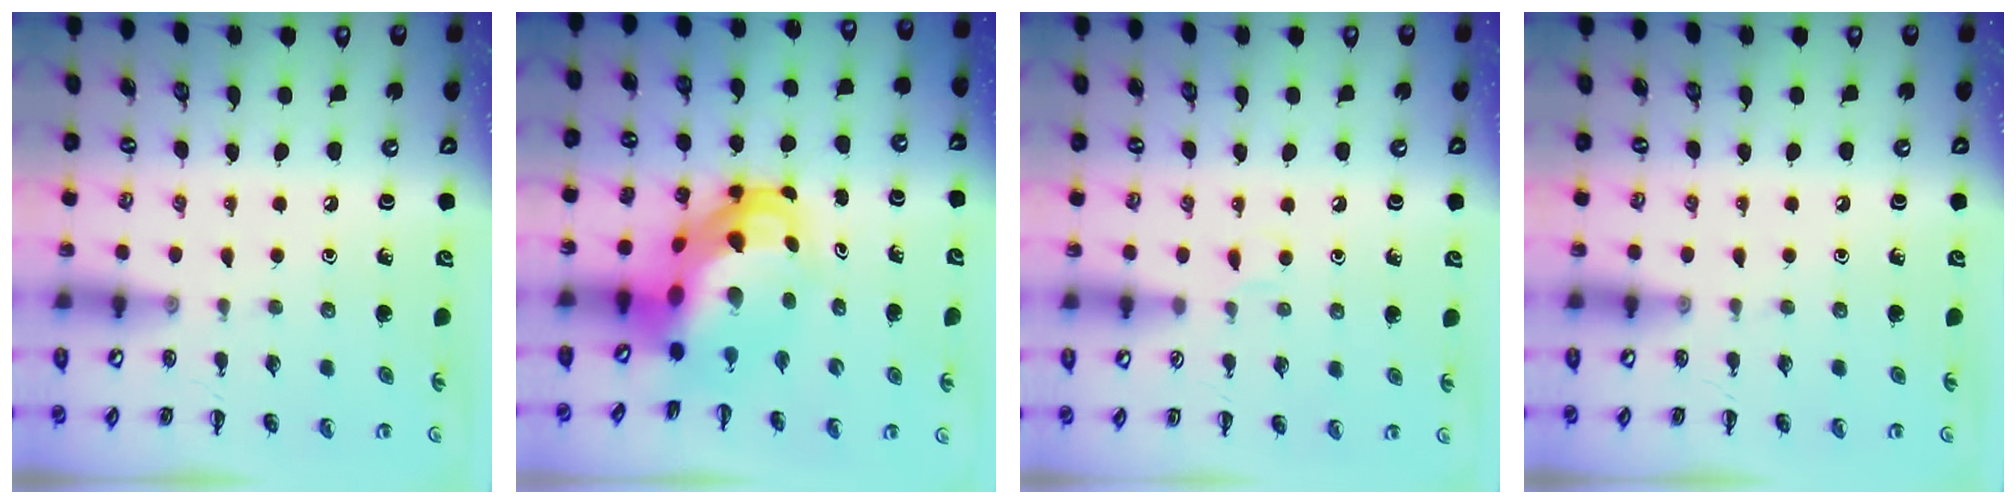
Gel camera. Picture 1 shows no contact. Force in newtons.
{"total": 10.2, "press": 9.8, "slide": 2.6}
{"total": 2.8, "press": 2.7, "slide": 1.0}
{"total": 0.0}